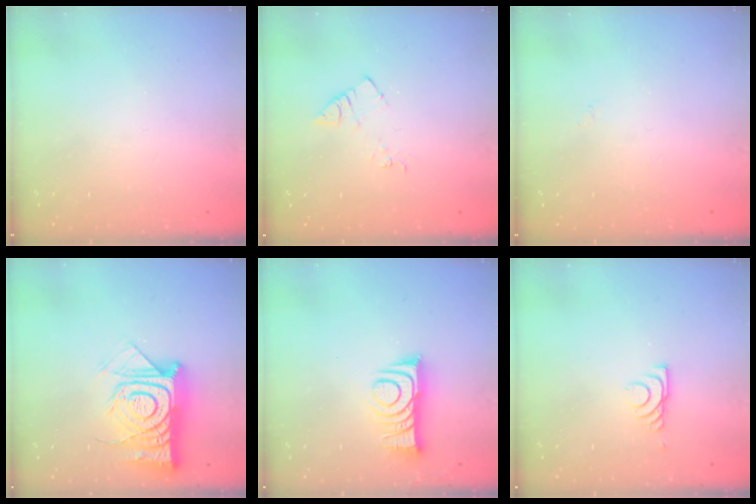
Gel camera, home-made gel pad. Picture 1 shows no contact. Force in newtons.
{"total": 6.2, "press": 6.2, "slide": 0.6}
{"total": 3.4, "press": 3.3, "slide": 0.5}
{"total": 16.9, "press": 16.9, "slide": 1.2}
{"total": 10.2, "press": 10.2, "slide": 0.4}
{"total": 5.9, "press": 5.9, "slide": 0.9}